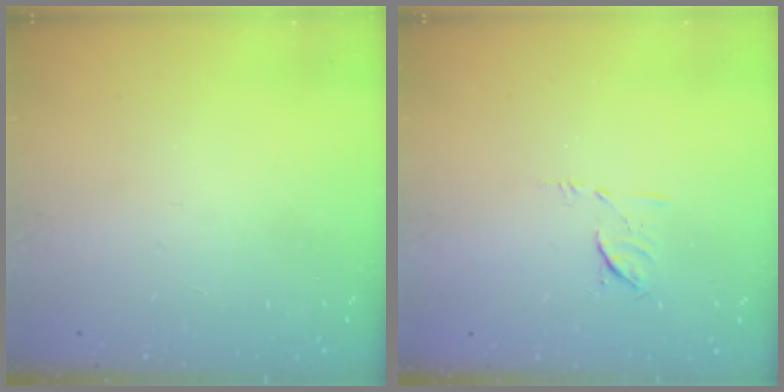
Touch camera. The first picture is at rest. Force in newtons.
{"total": 5.5, "press": 5.4, "slide": 1.2}